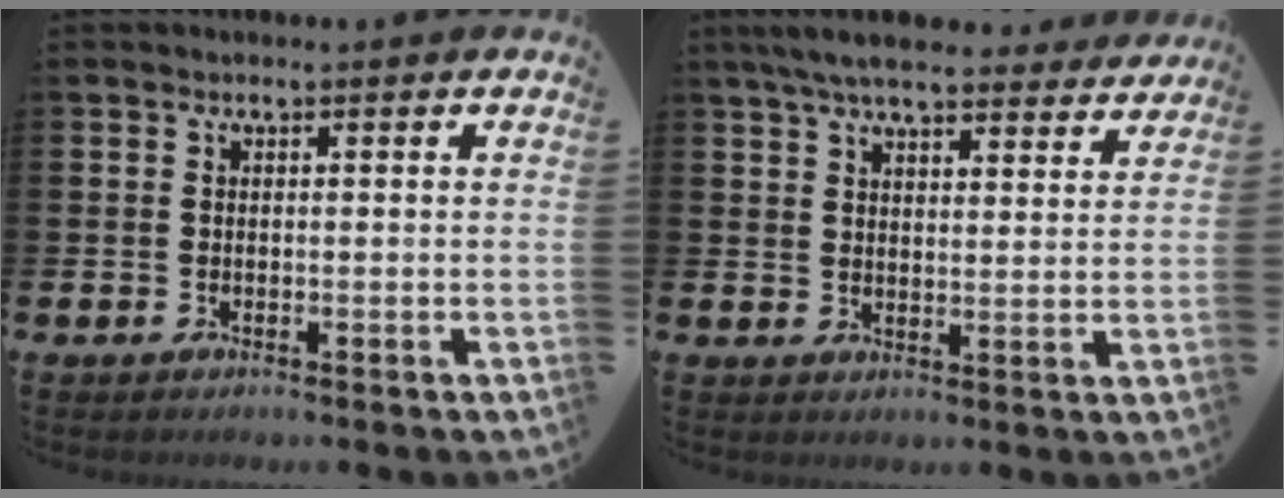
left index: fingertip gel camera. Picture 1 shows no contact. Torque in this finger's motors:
{"motor_torque": [1.02, -1.12, 0.86, 0.21]}